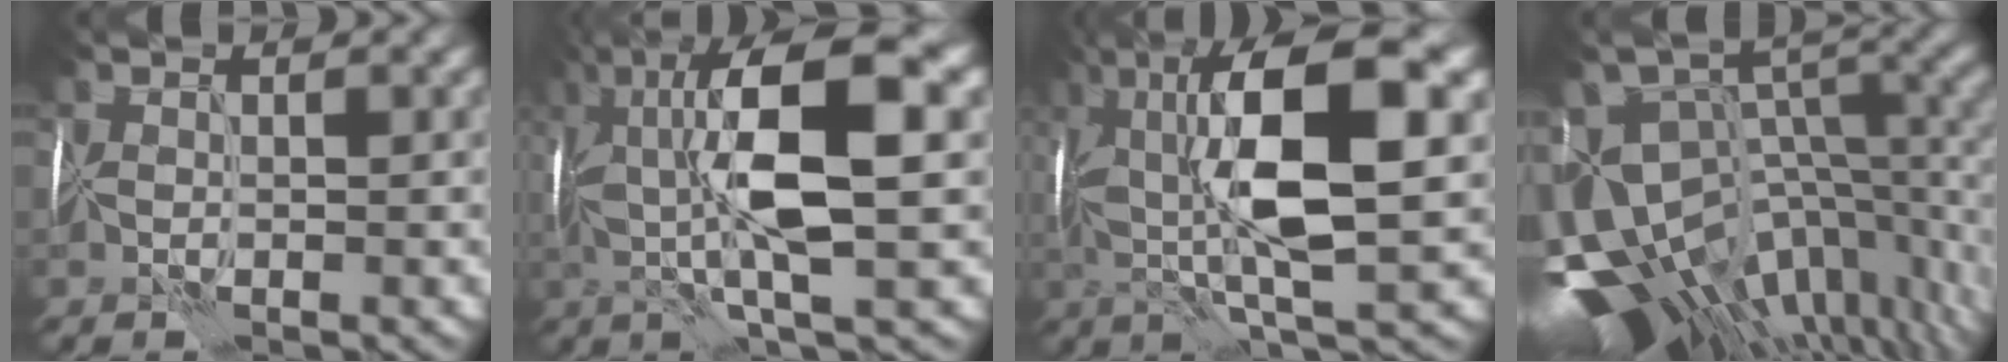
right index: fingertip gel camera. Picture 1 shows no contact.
{"total": 9.8, "force": [1.5, 2.4, 9.4], "torque": [-0.171, 0.015, 0.031]}
{"total": 10.7, "force": [1.6, 3.1, 10.1], "torque": [-0.167, 0.014, 0.027]}
{"total": 12.6, "force": [-5.4, 7.9, 8.2], "torque": [-0.139, 0.020, -0.061]}